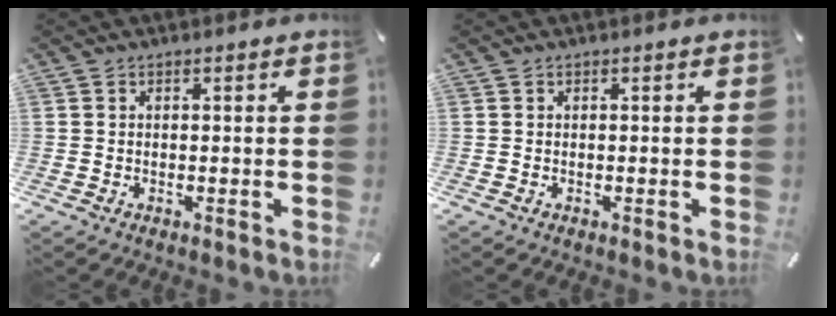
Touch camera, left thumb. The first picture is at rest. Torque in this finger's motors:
{"motor_torque": [-0.10, 0.01, 0.02, -0.02, 0.00]}